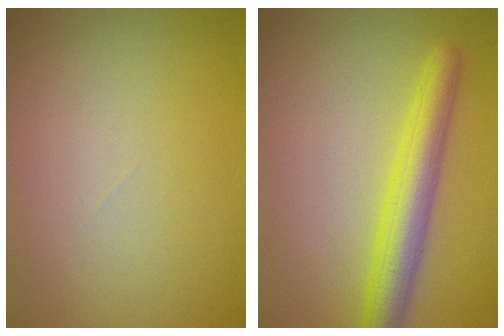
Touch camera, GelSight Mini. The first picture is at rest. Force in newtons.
{"total": 5.0, "press": 5.0, "slide": 0.1}